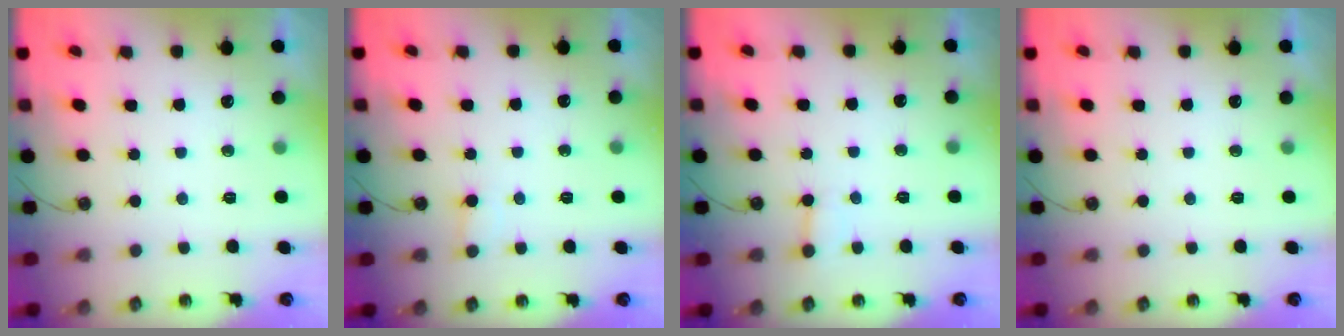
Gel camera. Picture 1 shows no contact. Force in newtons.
{"total": 3.9, "press": 3.9, "slide": 0.3}
{"total": 4.3, "press": 4.2, "slide": 0.4}
{"total": 0.0}